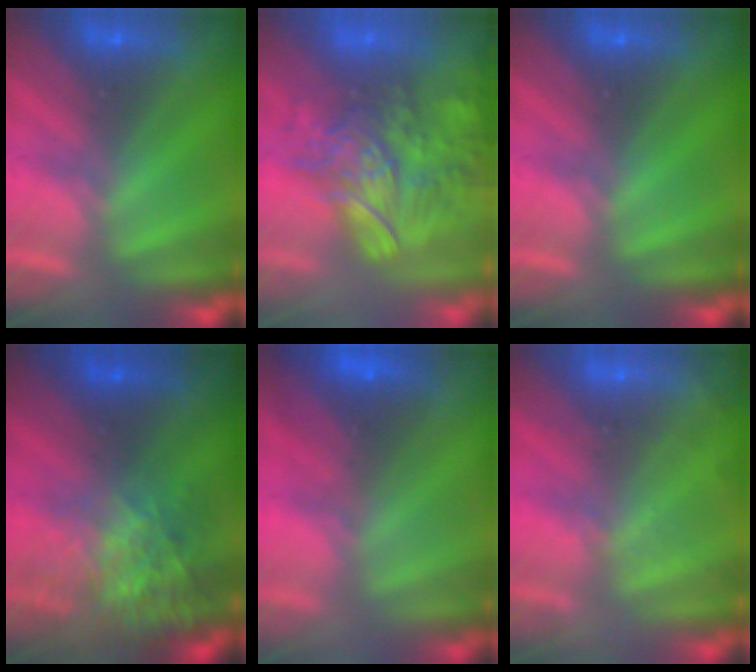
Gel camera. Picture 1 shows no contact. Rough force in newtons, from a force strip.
{"total": 5.8}
{"total": 0.0}
{"total": 7.1}
{"total": 2.8}
{"total": 1.8}